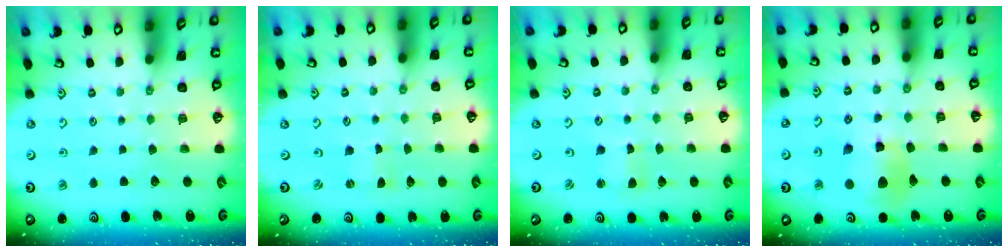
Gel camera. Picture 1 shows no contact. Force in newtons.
{"total": 0.0}
{"total": 1.5, "press": 1.5, "slide": 0.2}
{"total": 12.6, "press": 12.4, "slide": 1.7}